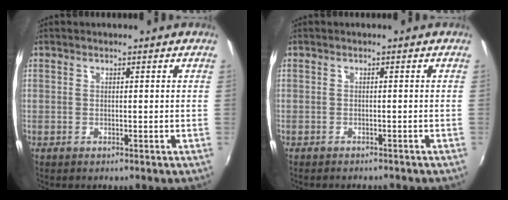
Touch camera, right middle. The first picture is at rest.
{"total": 2.3, "force": [-2.2, 0.5, 0.8], "torque": [-0.020, -0.011, -0.030]}